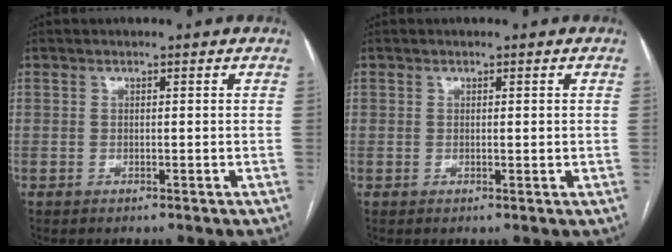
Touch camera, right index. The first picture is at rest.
{"total": 1.1, "force": [0.2, 0.5, 0.9], "torque": [-0.015, -0.003, 0.005]}